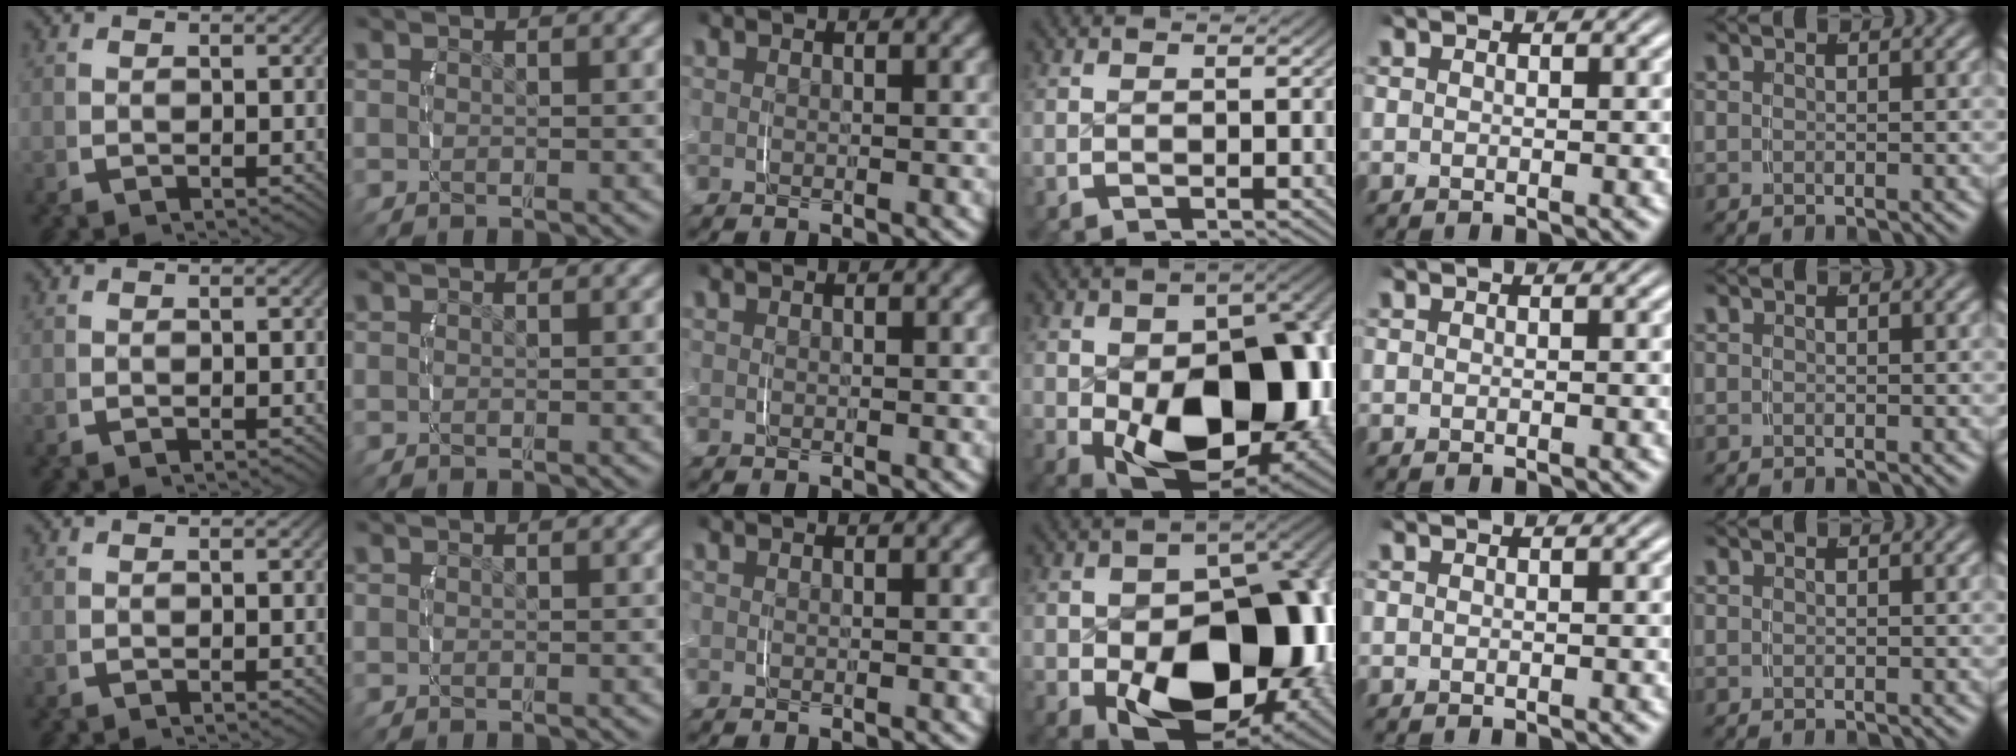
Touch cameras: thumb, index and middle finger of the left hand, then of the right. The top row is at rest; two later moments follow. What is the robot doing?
{"motion": "grasp_and_lifting", "object": "velcro strap"}